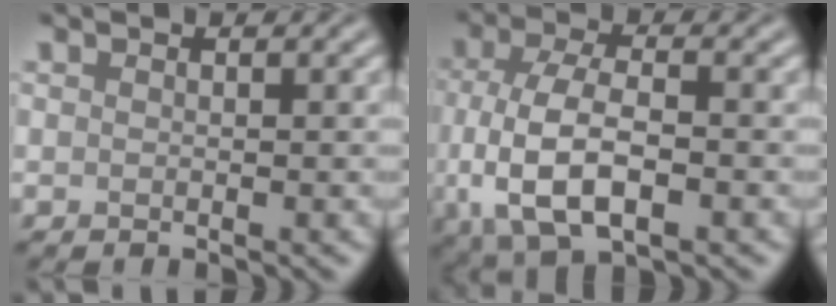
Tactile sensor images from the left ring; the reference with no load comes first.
{"total": 8.1, "force": [-1.8, 3.9, 6.9], "torque": [-0.142, -0.007, -0.037]}